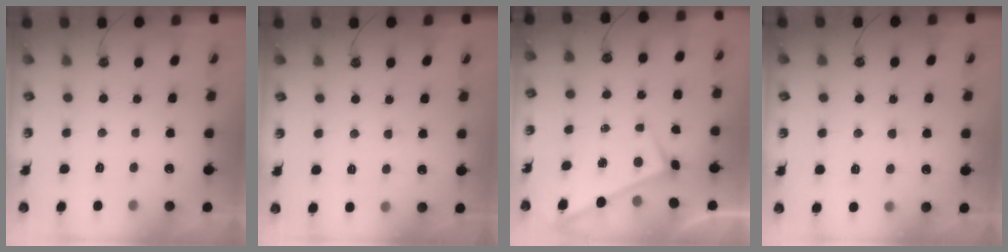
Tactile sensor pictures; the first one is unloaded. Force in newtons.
{"total": 2.4, "press": 2.3, "slide": 0.5}
{"total": 3.0, "press": 3.0, "slide": 0.1}
{"total": 2.6, "press": 2.5, "slide": 0.6}